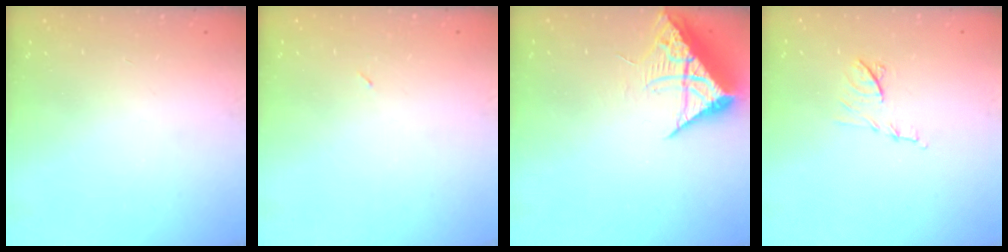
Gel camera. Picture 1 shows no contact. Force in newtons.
{"total": 2.1, "press": 1.9, "slide": 1.0}
{"total": 9.7, "press": 9.7, "slide": 1.0}
{"total": 7.4, "press": 7.4, "slide": 0.4}